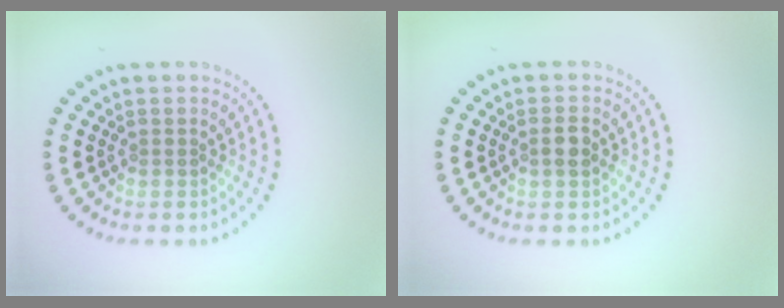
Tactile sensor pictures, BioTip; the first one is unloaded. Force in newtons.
{"total": 1.5, "press": 1.4, "slide": 0.5}